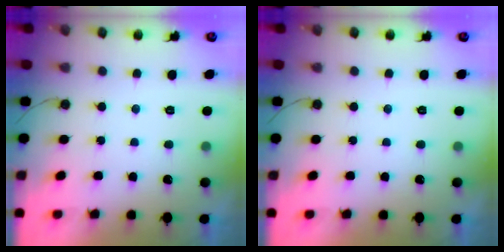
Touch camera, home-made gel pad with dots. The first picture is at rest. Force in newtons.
{"total": 0.0}